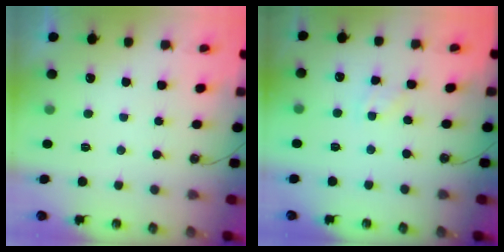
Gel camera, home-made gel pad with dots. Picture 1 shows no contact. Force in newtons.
{"total": 2.0, "press": 2.0, "slide": 0.3}